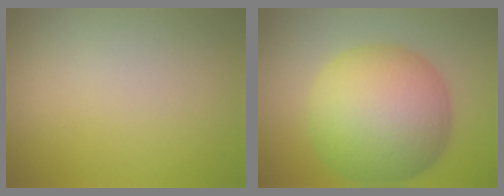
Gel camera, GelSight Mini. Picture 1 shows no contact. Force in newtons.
{"total": 11.7, "press": 11.7, "slide": 0.2}